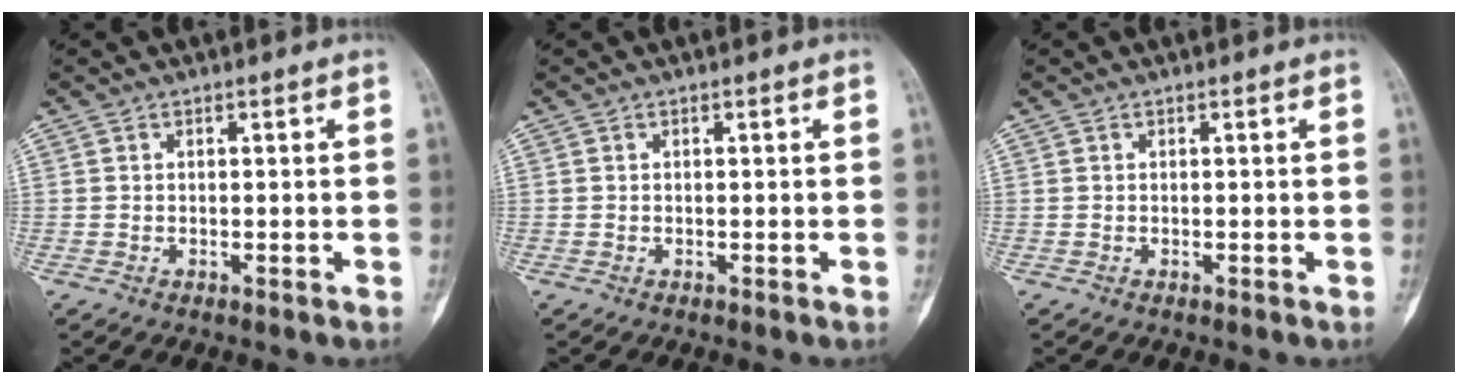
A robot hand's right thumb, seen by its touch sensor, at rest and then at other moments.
{"total": 0.0}
{"total": 0.0}